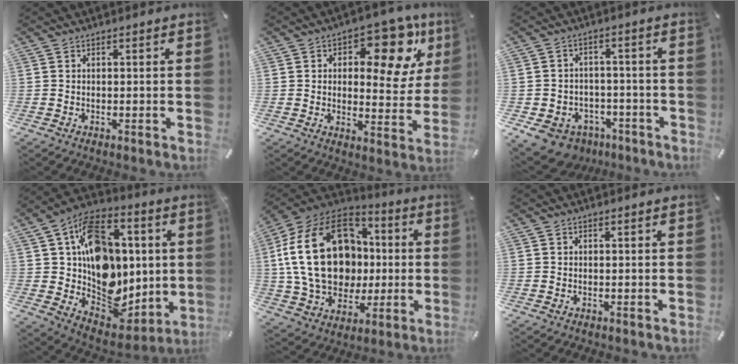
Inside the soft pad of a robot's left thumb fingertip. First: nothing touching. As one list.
[{"total": 16.5, "force": [8.2, 8.5, 11.5], "torque": [-0.136, -0.050, 0.128]}, {"total": 8.7, "force": [-5.2, 6.4, 2.7], "torque": [-0.061, 0.039, -0.090]}, {"total": 18.3, "force": [2.4, 14.7, 10.6], "torque": [-0.161, -0.024, 0.055]}, {"total": 28.6, "force": [2.9, 20.8, 19.4], "torque": [-0.389, 0.011, 0.058]}, {"total": 0.0}]